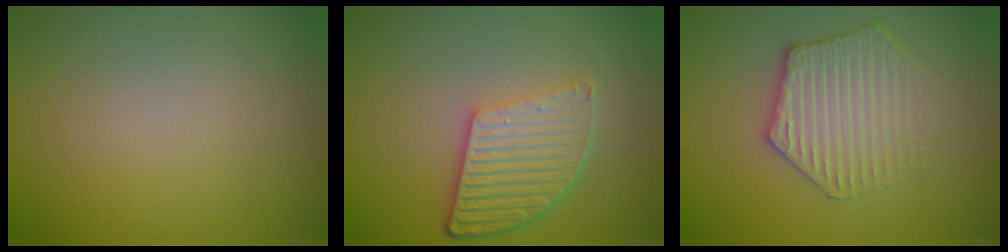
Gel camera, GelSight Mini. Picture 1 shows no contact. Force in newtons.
{"total": 5.4, "press": 3.9, "slide": 3.7}
{"total": 3.4, "press": 3.3, "slide": 0.5}